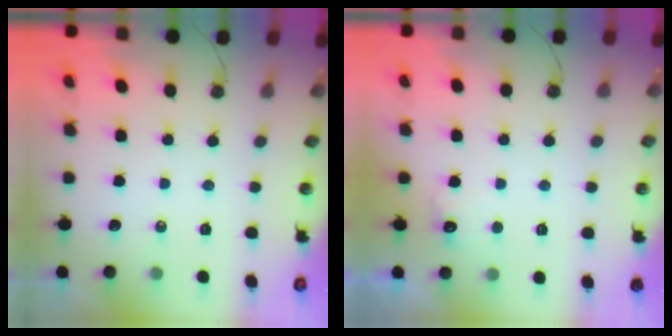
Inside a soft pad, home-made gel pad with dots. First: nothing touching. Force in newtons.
{"total": 4.3, "press": 4.2, "slide": 1.0}